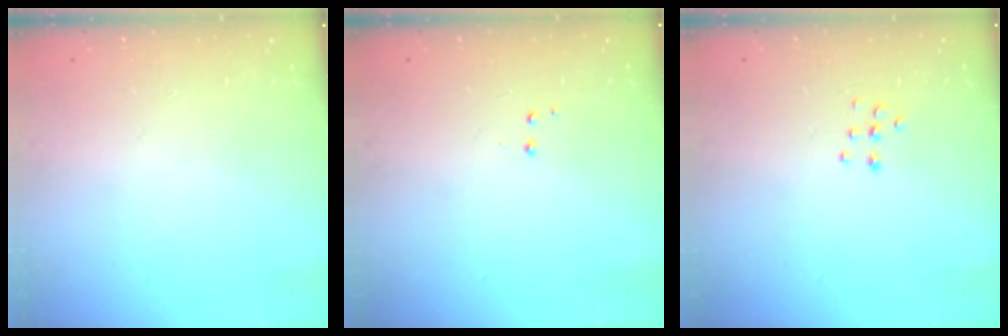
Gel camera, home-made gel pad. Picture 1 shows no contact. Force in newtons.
{"total": 2.9, "press": 2.8, "slide": 0.7}
{"total": 5.9, "press": 5.9, "slide": 0.4}